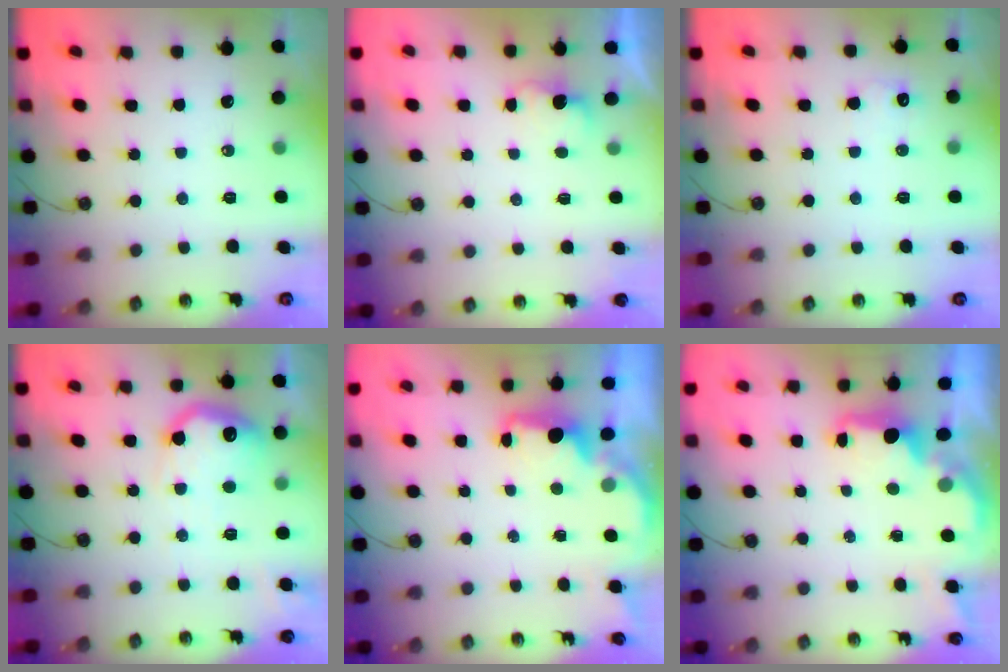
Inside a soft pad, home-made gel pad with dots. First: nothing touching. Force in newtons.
{"total": 1.8, "press": 1.6, "slide": 0.8}
{"total": 5.4, "press": 5.3, "slide": 1.2}
{"total": 16.2, "press": 16.2, "slide": 0.8}
{"total": 2.3, "press": 2.2, "slide": 0.8}
{"total": 1.9, "press": 1.8, "slide": 0.7}